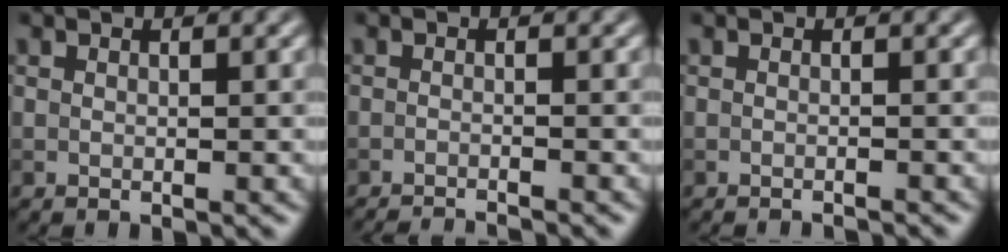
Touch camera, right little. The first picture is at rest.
{"total": 3.3, "force": [-3.0, 0.5, 1.1], "torque": [-0.011, -0.005, -0.047]}
{"total": 1.4, "force": [-1.3, 0.2, 0.5], "torque": [0.007, -0.001, -0.020]}